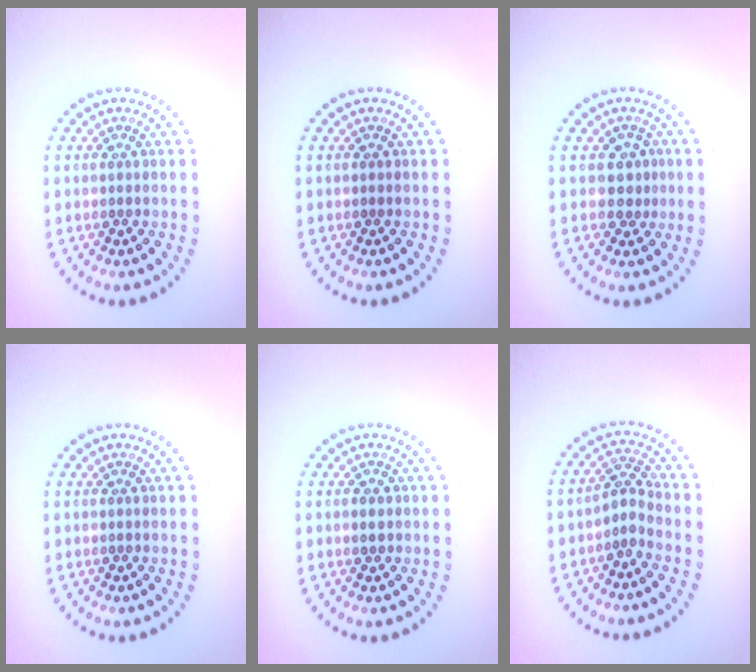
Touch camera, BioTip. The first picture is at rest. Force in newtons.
{"total": 0.0}
{"total": 1.8, "press": 1.4, "slide": 1.2}
{"total": 0.0}
{"total": 1.1, "press": 1.0, "slide": 0.5}
{"total": 1.9, "press": 1.4, "slide": 1.3}